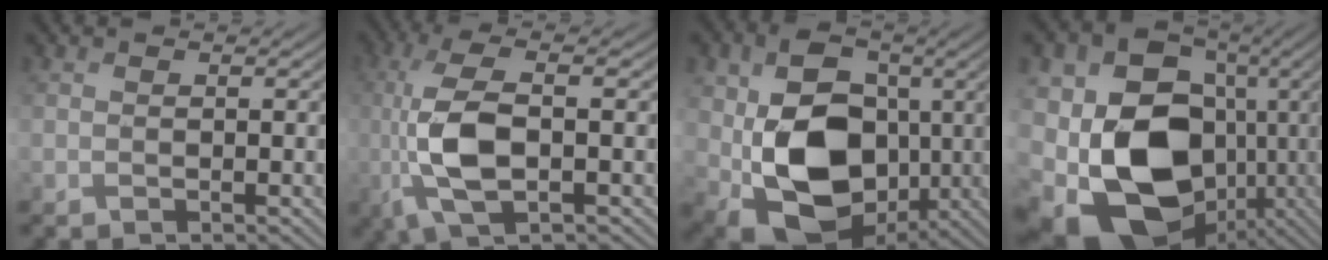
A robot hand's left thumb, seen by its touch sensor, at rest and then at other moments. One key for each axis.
{"total": 10.1, "fx": -0.9, "fy": 3.6, "fz": 9.5, "tx": -0.204, "ty": 0.002, "tz": -0.019}
{"total": 14.1, "fx": -0.7, "fy": 10.0, "fz": 10.0, "tx": -0.210, "ty": -0.016, "tz": -0.015}
{"total": 18.5, "fx": -3.2, "fy": 14.0, "fz": 11.7, "tx": -0.253, "ty": -0.027, "tz": -0.051}